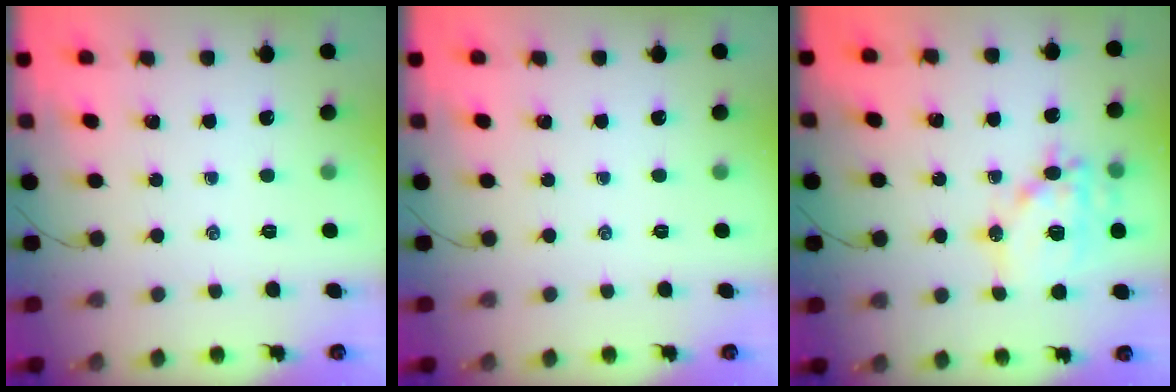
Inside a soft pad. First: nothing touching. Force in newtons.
{"total": 0.0}
{"total": 15.4, "press": 15.2, "slide": 2.5}